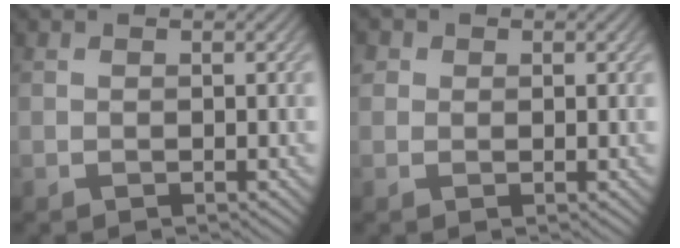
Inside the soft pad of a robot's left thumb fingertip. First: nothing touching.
{"total": 1.7, "force": [0.7, 1.4, 0.6], "torque": [-0.009, -0.002, 0.007]}